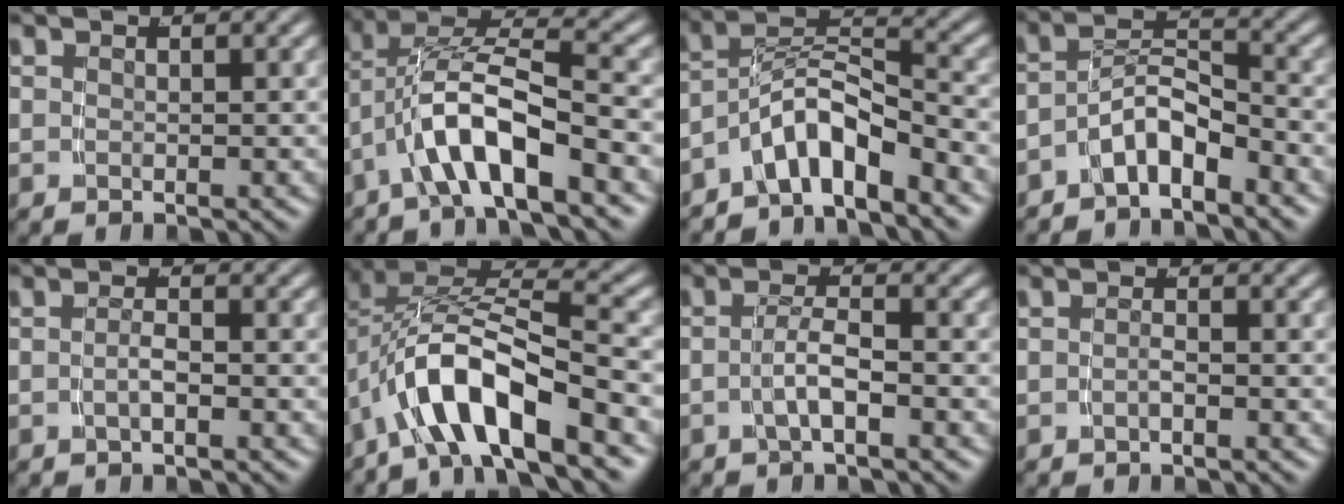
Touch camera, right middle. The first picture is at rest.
{"total": 6.3, "force": [-1.0, 3.4, 5.2], "torque": [-0.118, -0.011, -0.012]}
{"total": 6.5, "force": [-3.7, 3.5, 4.1], "torque": [-0.074, -0.006, -0.060]}
{"total": 5.0, "force": [-3.5, 2.3, 2.7], "torque": [-0.045, -0.002, -0.061]}
{"total": 1.4, "force": [-1.0, -0.2, 1.0], "torque": [-0.021, -0.004, -0.016]}
{"total": 8.2, "force": [-1.7, 4.5, 6.6], "torque": [-0.149, -0.021, -0.018]}
{"total": 2.4, "force": [-1.4, -0.2, 1.9], "torque": [-0.034, 0.002, -0.023]}
{"total": 1.0, "force": [-0.8, -0.1, 0.6], "torque": [-0.014, -0.001, -0.016]}